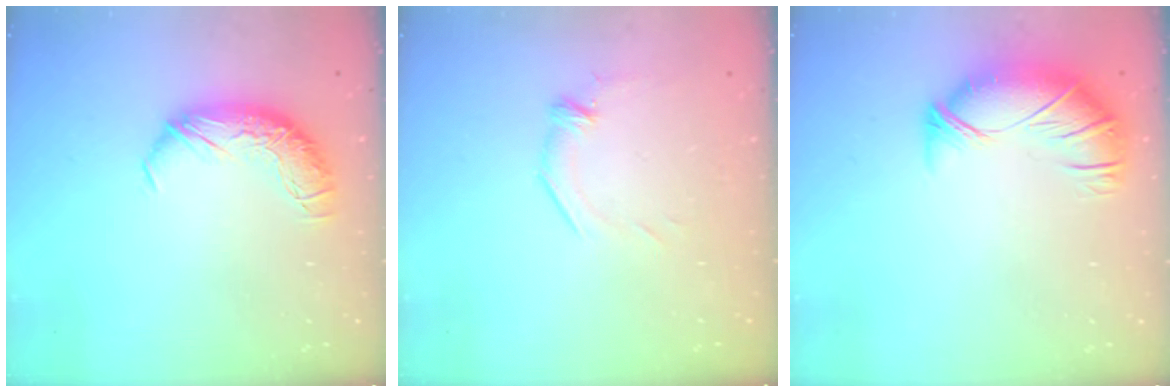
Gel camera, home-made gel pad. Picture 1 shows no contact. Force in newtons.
{"total": 3.9, "press": 3.7, "slide": 1.3}
{"total": 3.0, "press": 1.9, "slide": 2.3}